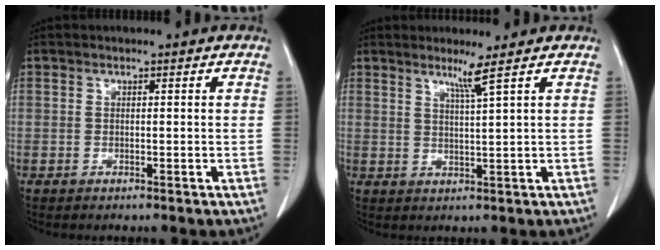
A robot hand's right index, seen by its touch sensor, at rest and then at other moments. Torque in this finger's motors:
{"motor_torque": [0.02, 0.05, 0.00, 0.02]}